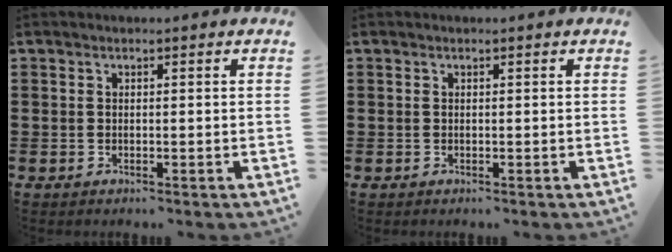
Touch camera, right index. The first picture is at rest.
{"total": 0.0}